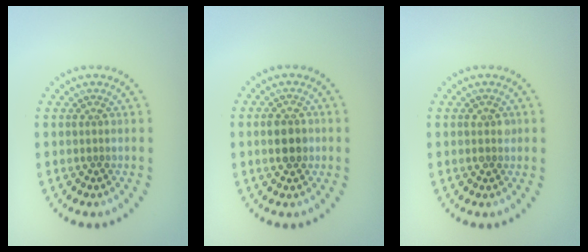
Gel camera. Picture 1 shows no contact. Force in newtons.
{"total": 2.5, "press": 2.4, "slide": 0.3}
{"total": 1.0, "press": 1.0, "slide": 0.1}